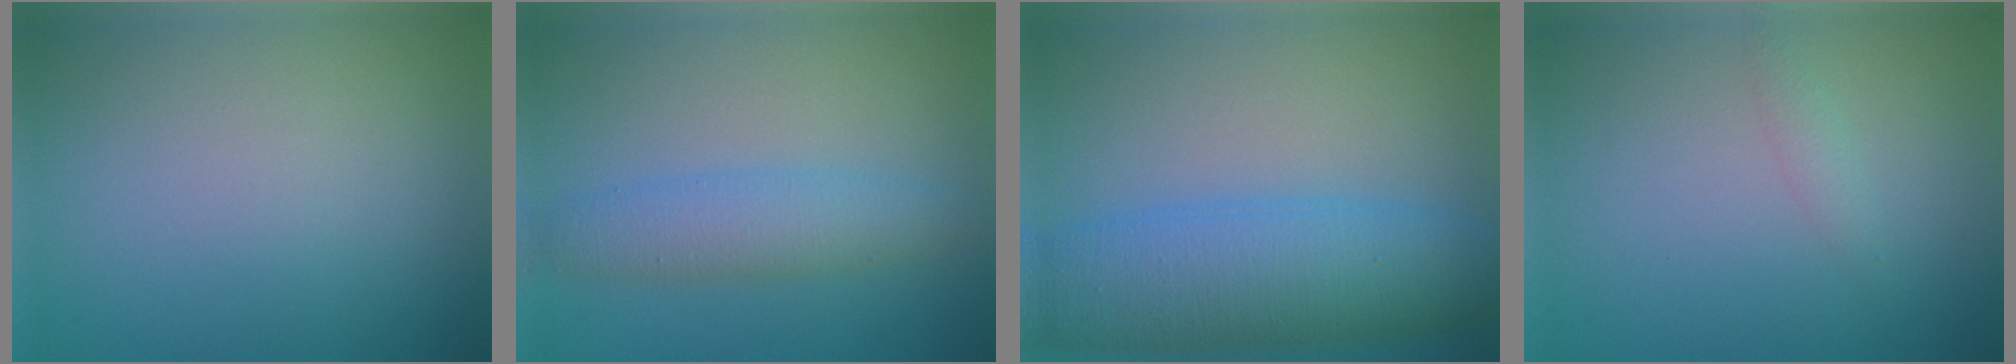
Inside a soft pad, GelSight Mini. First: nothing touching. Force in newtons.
{"total": 3.5, "press": 3.5, "slide": 0.0}
{"total": 8.9, "press": 8.9, "slide": 0.3}
{"total": 1.0, "press": 1.0, "slide": 0.0}